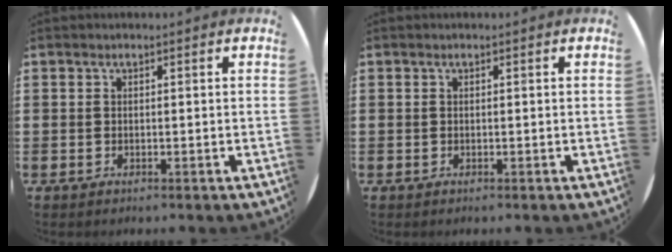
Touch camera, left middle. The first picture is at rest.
{"total": 0.0}